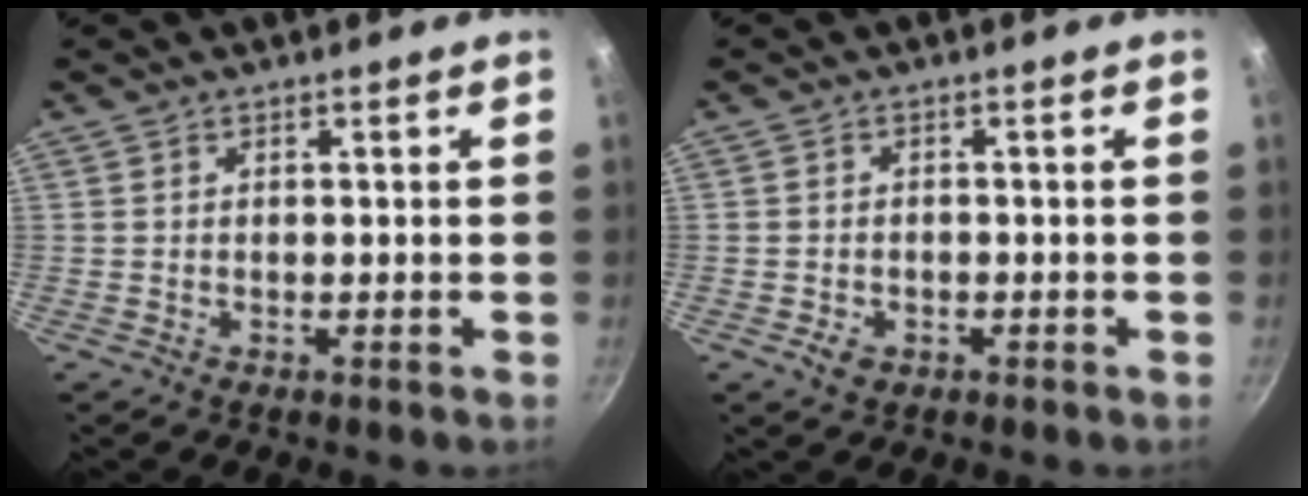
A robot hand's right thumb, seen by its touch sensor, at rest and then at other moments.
{"total": 3.1, "force": [-1.4, 2.2, 1.7], "torque": [-0.027, 0.008, -0.019]}